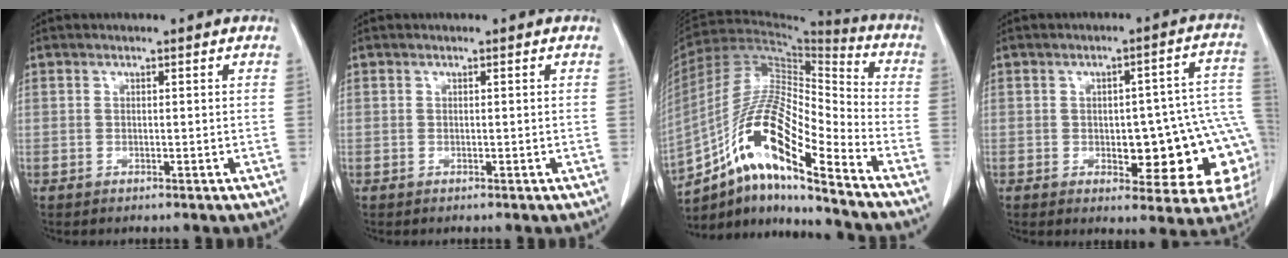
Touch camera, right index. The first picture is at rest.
{"total": 0.0}
{"total": 17.0, "force": [-10.4, 2.3, 13.2], "torque": [-0.247, 0.011, -0.182]}
{"total": 17.6, "force": [-3.3, 6.4, 16.0], "torque": [-0.115, 0.040, -0.019]}